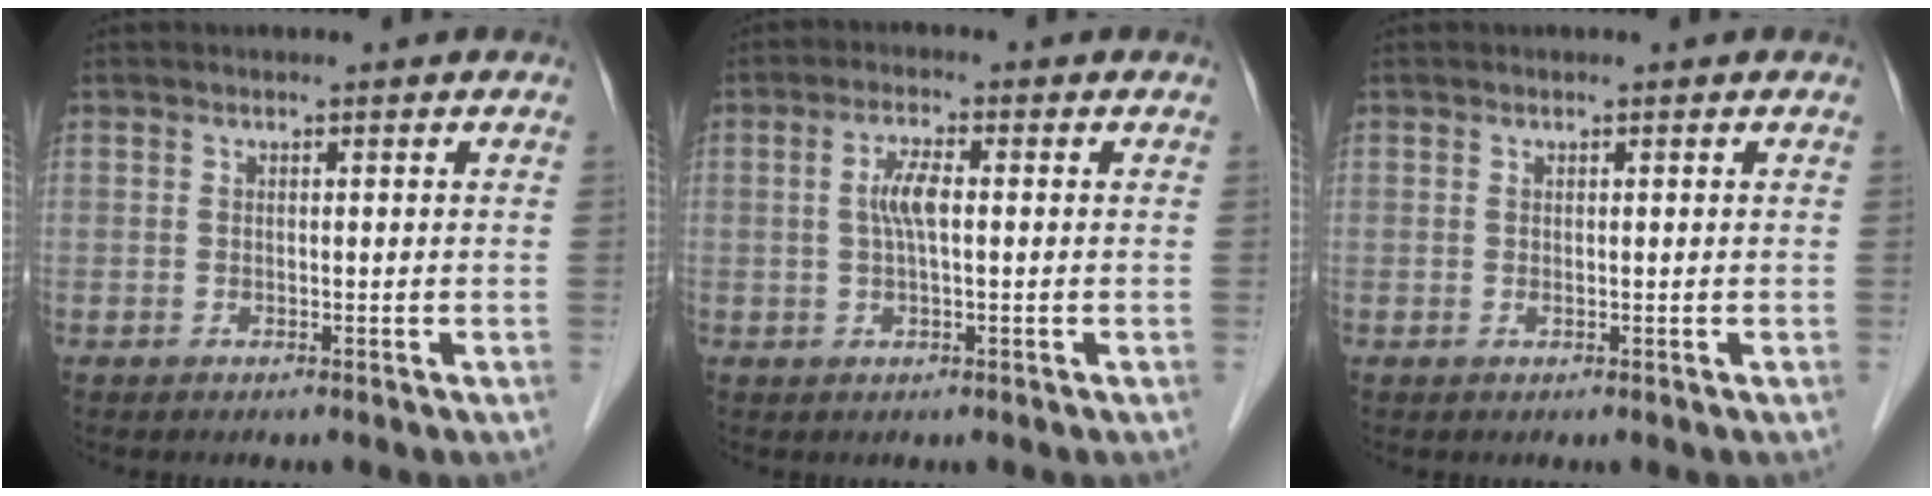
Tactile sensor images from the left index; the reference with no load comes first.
{"total": 3.8, "force": [0.3, 0.8, 3.7], "torque": [-0.079, 0.005, 0.005]}
{"total": 0.0}